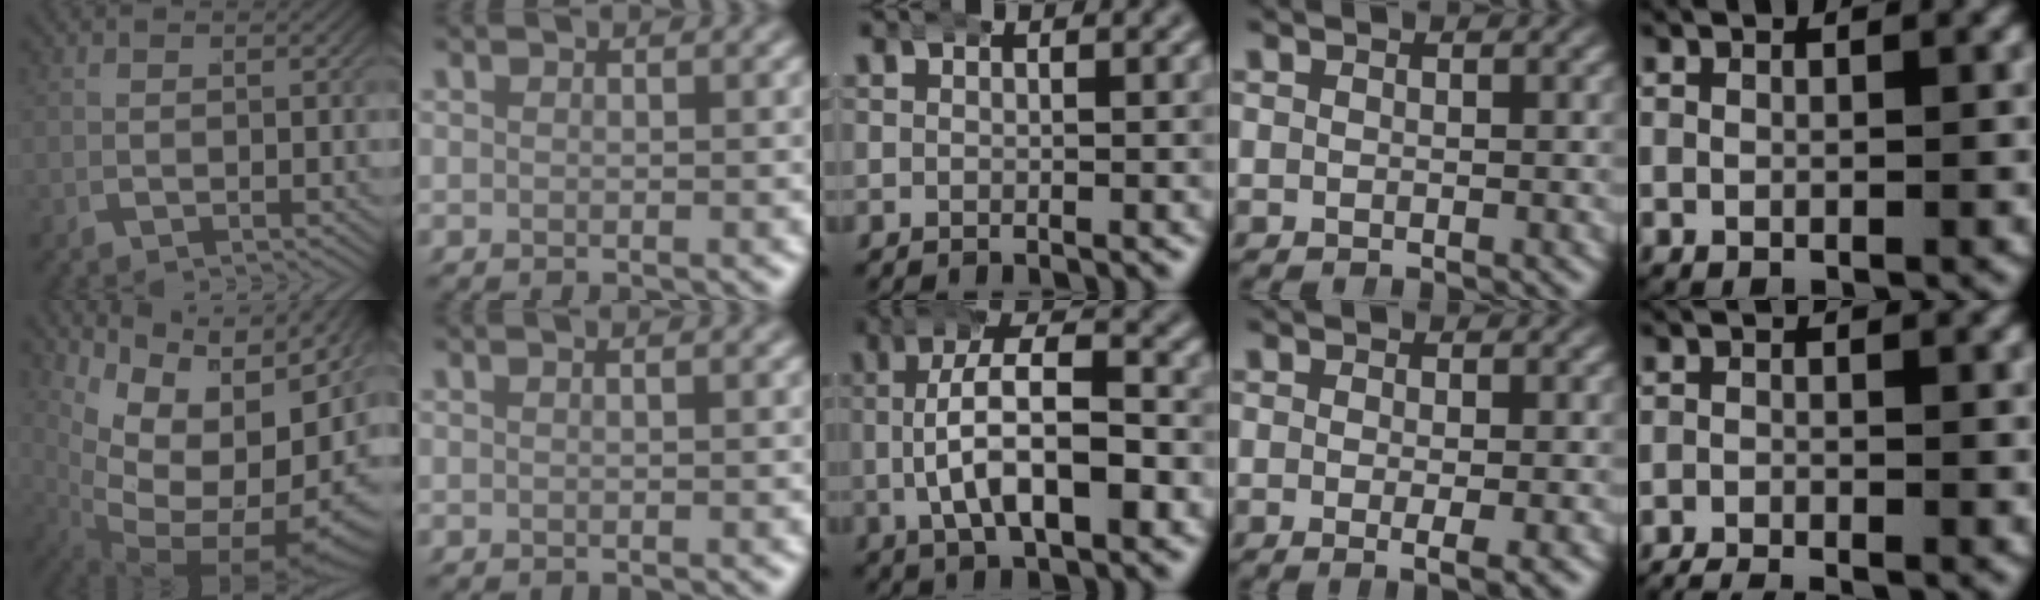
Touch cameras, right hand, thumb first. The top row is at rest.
{"thumb": {"total": 18.1, "force": [0.2, 11.3, 14.2], "torque": [-0.248, -0.041, 0.033]}, "index": {"total": 0.5, "force": [0.0, -0.1, 0.5], "torque": [-0.008, 0.003, 0.000]}, "middle": {"total": 8.2, "force": [-0.8, 4.1, 7.1], "torque": [-0.119, -0.003, -0.012]}, "ring": {"total": 2.4, "force": [-0.9, 0.2, 2.3], "torque": [-0.040, -0.015, -0.010]}, "little": {"total": 3.4, "force": [-3.2, 0.9, 0.7], "torque": [-0.018, -0.015, -0.048]}}